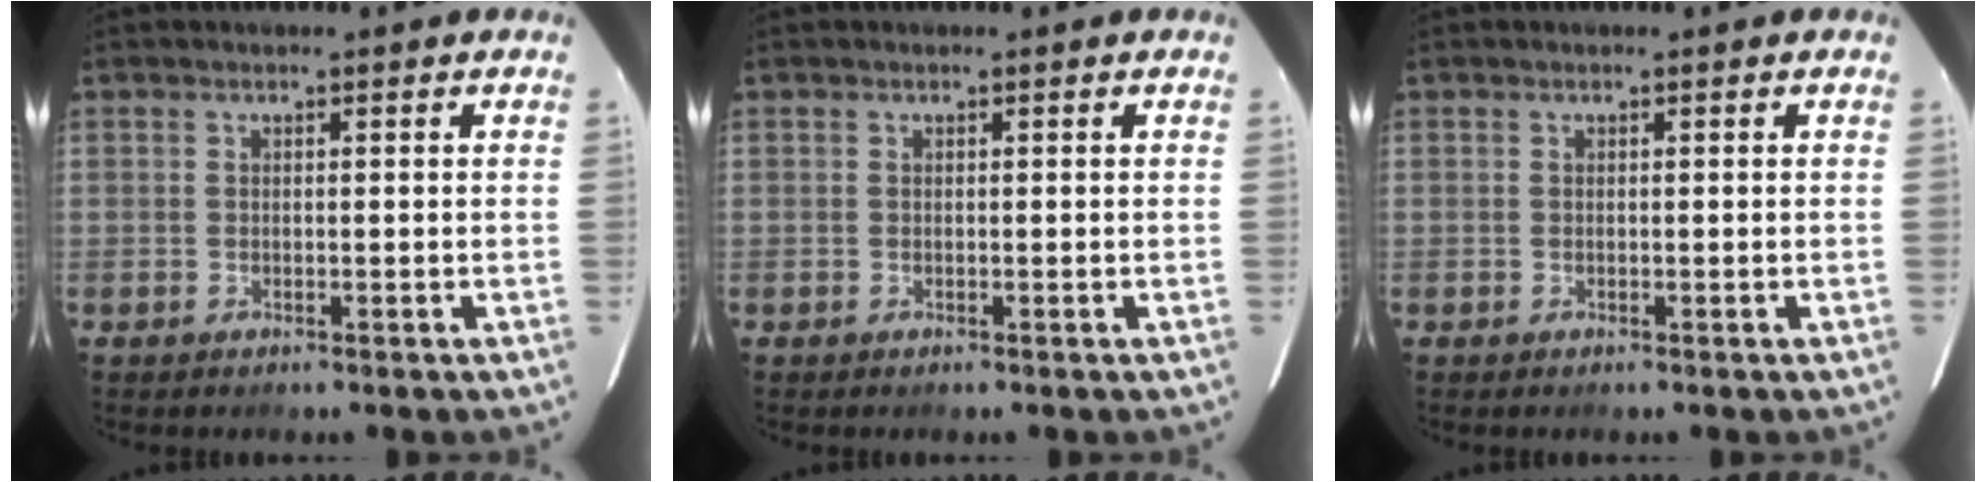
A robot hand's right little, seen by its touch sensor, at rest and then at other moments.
{"total": 0.0}
{"total": 0.0}